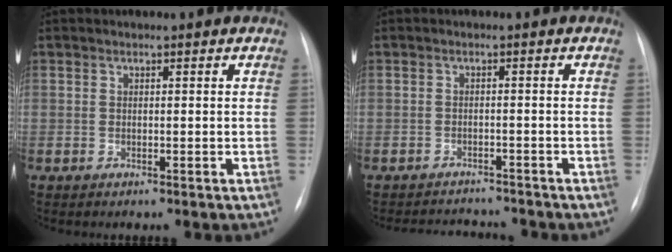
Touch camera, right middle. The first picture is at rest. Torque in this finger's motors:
{"motor_torque": [-0.01, 0.00, -0.01, -0.01]}